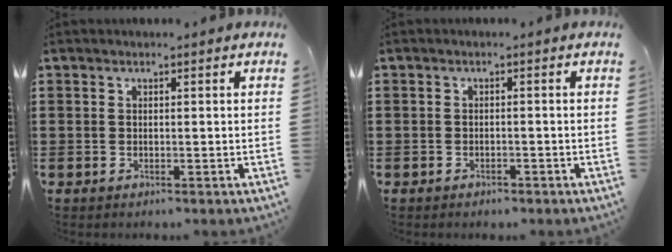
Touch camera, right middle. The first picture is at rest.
{"total": 1.0, "force": [-0.9, 0.3, 0.0], "torque": [-0.003, 0.001, -0.020]}